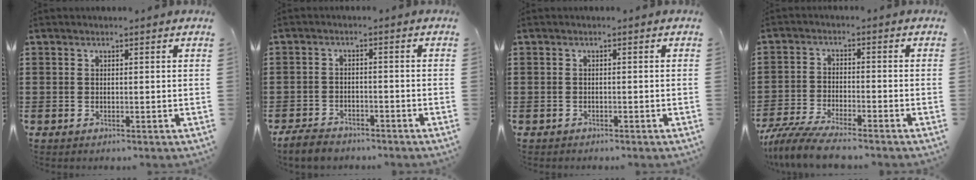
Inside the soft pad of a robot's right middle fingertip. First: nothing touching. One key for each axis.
{"total": 3.4, "fx": -3.2, "fy": 1.0, "fz": 0.8, "tx": -0.025, "ty": 0.001, "tz": -0.067}
{"total": 0.6, "fx": -0.6, "fy": 0.2, "fz": -0.1, "tx": -0.001, "ty": 0.001, "tz": -0.013}
{"total": 6.1, "fx": -5.7, "fy": 0.3, "fz": 2.3, "tx": -0.062, "ty": -0.012, "tz": -0.113}